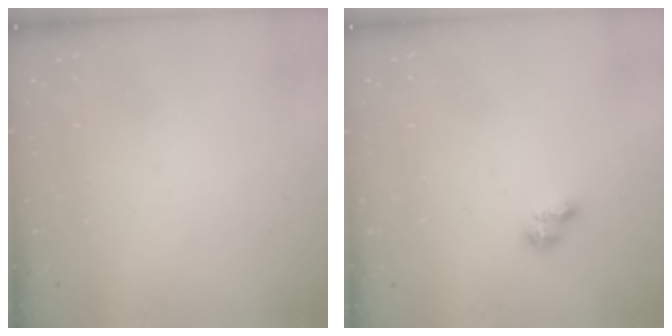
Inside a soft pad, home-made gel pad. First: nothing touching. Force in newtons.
{"total": 4.0, "press": 3.9, "slide": 0.6}